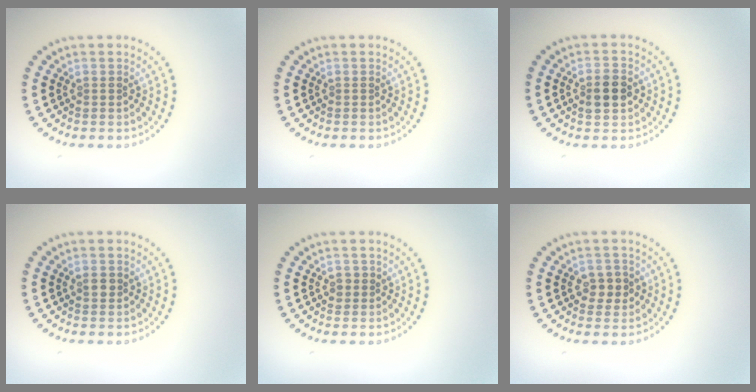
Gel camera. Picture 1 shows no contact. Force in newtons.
{"total": 0.0}
{"total": 2.8, "press": 2.8, "slide": 0.2}
{"total": 1.0, "press": 0.9, "slide": 0.2}
{"total": 0.9, "press": 0.8, "slide": 0.3}
{"total": 2.2, "press": 2.1, "slide": 0.5}